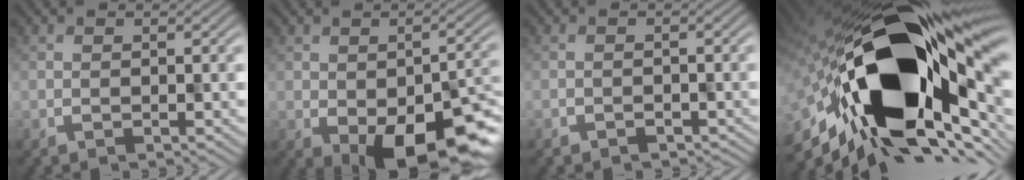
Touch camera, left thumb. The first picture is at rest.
{"total": 12.3, "force": [-5.0, 6.2, 9.4], "torque": [-0.117, -0.029, -0.063]}
{"total": 1.2, "force": [-1.0, 0.3, -0.6], "torque": [0.005, -0.005, -0.009]}
{"total": 21.2, "force": [-2.3, 11.1, 17.9], "torque": [-0.369, -0.067, -0.030]}